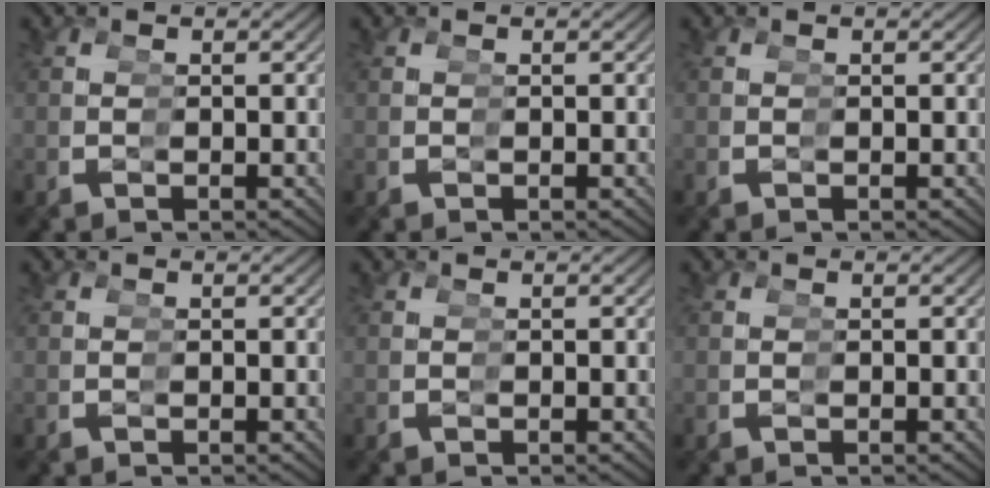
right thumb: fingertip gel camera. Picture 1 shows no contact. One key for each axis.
{"total": 0.0}
{"total": 0.0}
{"total": 0.0}
{"total": 0.0}
{"total": 0.0}